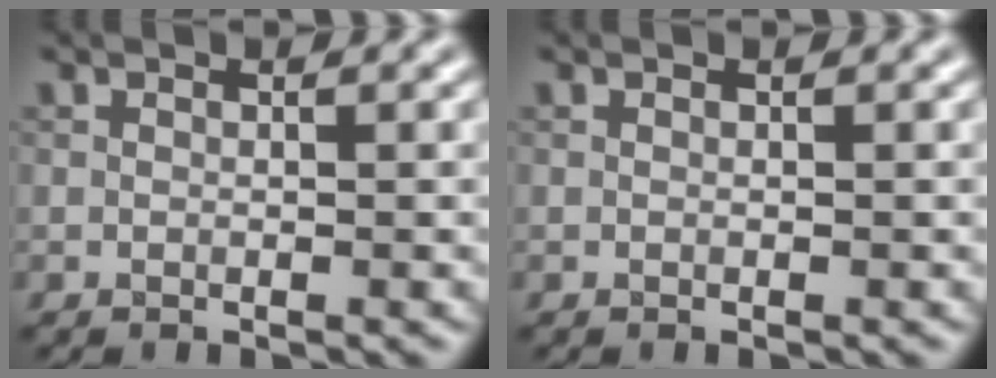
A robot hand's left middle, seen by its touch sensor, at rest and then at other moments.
{"total": 0.0}